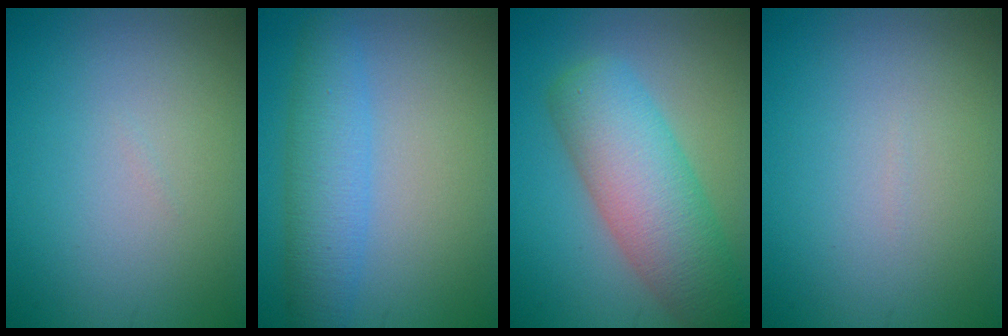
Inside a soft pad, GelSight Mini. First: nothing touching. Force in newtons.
{"total": 4.7, "press": 4.7, "slide": 0.1}
{"total": 8.0, "press": 8.0, "slide": 0.4}
{"total": 0.0}